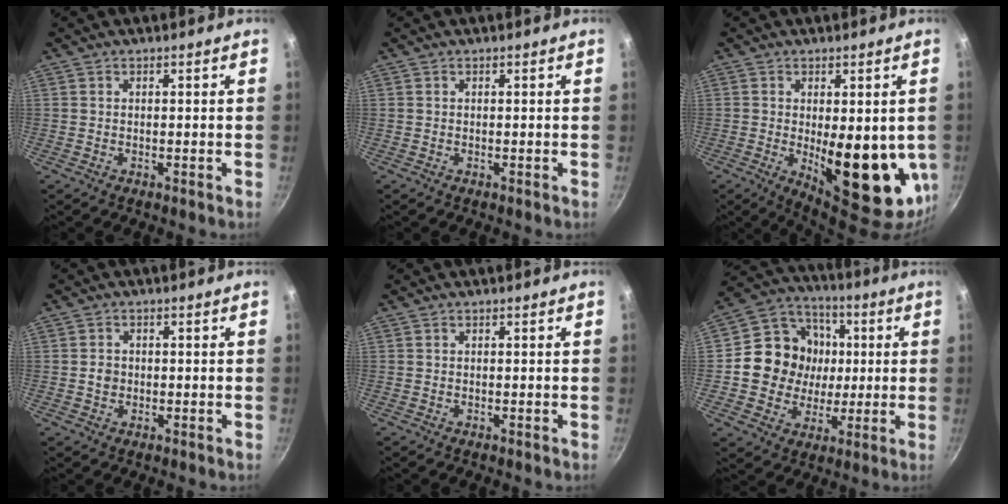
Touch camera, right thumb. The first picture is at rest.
{"total": 0.0}
{"total": 17.2, "force": [-1.6, 7.2, 15.6], "torque": [-0.184, -0.031, -0.005]}
{"total": 2.0, "force": [-0.2, 1.8, 0.9], "torque": [-0.009, 0.007, -0.005]}
{"total": 0.0}
{"total": 15.8, "force": [1.2, 14.3, 6.5], "torque": [-0.086, 0.018, 0.015]}